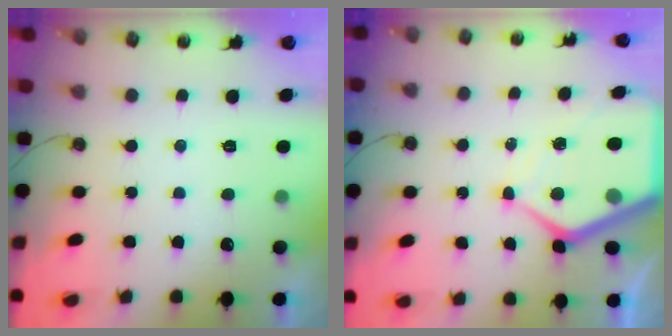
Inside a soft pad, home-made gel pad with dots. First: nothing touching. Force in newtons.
{"total": 12.1, "press": 12.1, "slide": 0.9}